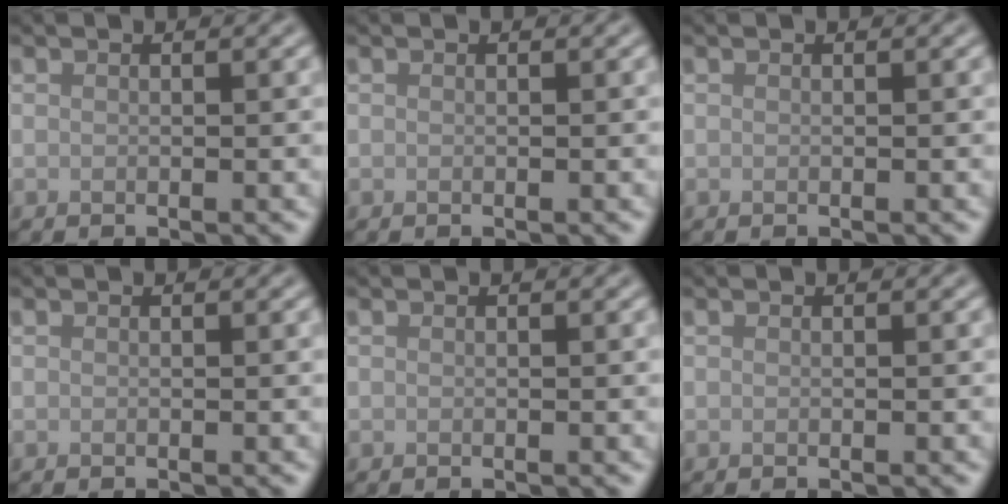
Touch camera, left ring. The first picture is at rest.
{"total": 0.0}
{"total": 0.0}
{"total": 0.0}
{"total": 0.0}
{"total": 0.0}